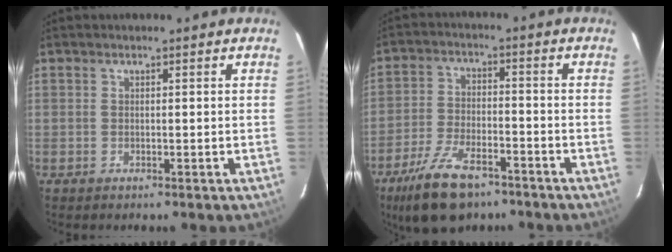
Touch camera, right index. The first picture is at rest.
{"total": 12.9, "force": [-8.9, 5.7, 7.5], "torque": [-0.172, -0.014, -0.157]}